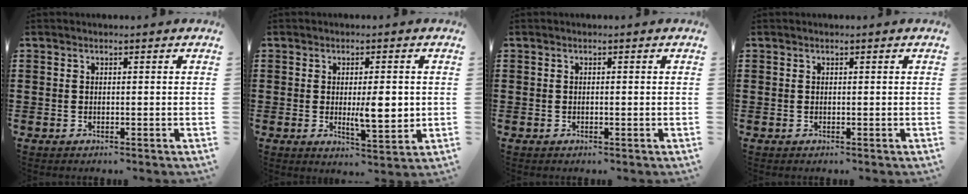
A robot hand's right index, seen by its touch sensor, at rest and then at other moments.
{"total": 5.7, "force": [0.1, 1.8, 5.4], "torque": [-0.080, -0.006, -0.001]}
{"total": 0.0}
{"total": 0.0}